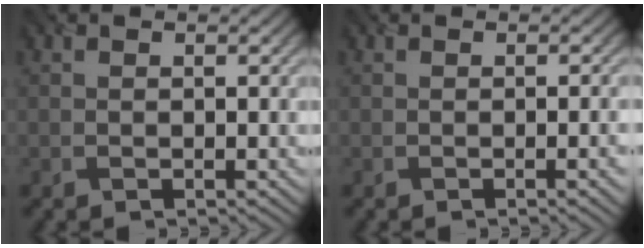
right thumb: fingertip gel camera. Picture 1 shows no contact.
{"total": 2.4, "force": [-0.6, 0.4, 2.3], "torque": [-0.030, -0.002, -0.005]}